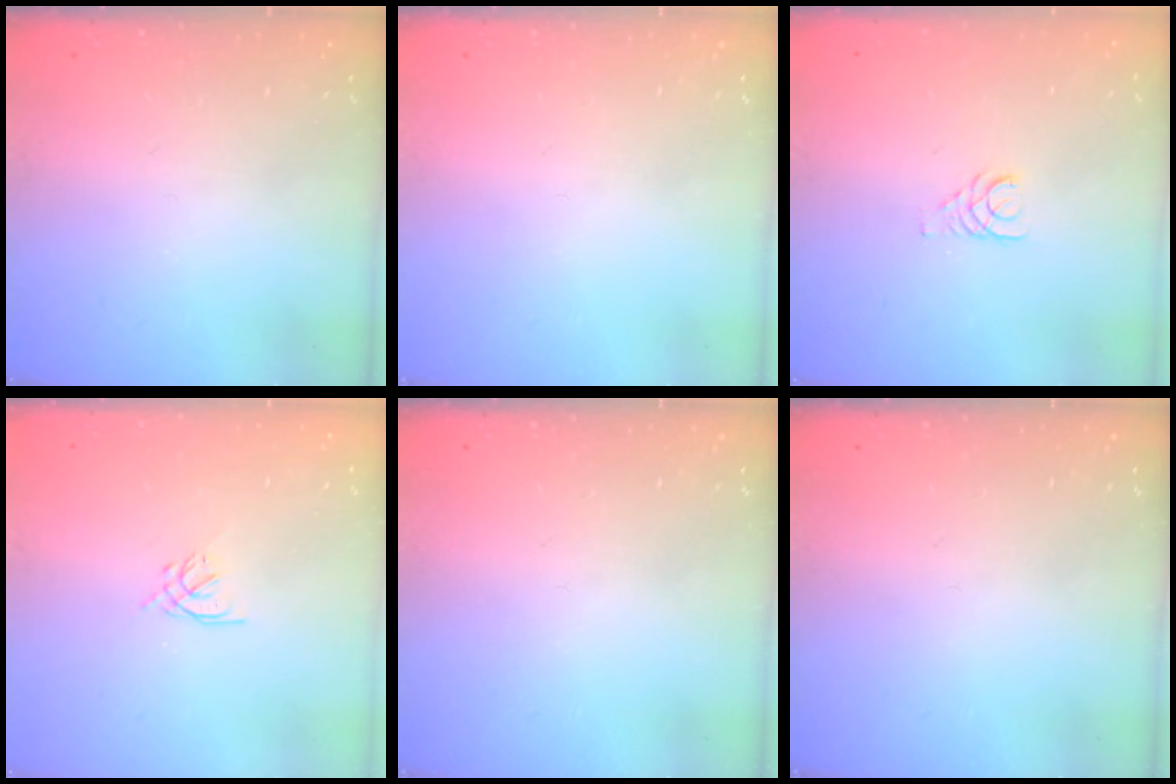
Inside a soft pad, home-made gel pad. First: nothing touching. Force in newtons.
{"total": 0.0}
{"total": 2.7, "press": 2.7, "slide": 0.2}
{"total": 1.2, "press": 1.1, "slide": 0.5}
{"total": 0.0}
{"total": 0.0}